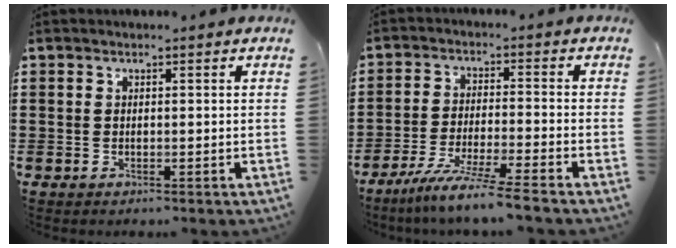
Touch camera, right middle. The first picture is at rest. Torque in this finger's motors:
{"motor_torque": [2.10, -0.04, 0.74, 0.21]}